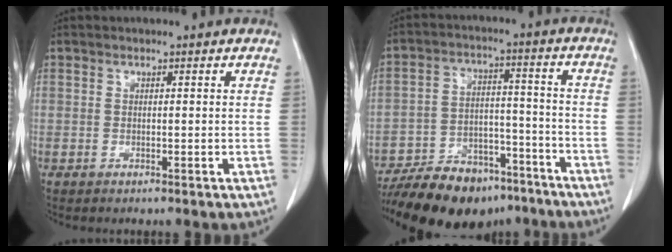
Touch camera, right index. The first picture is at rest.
{"total": 17.7, "force": [-14.2, 7.7, 7.3], "torque": [-0.136, 0.009, -0.219]}